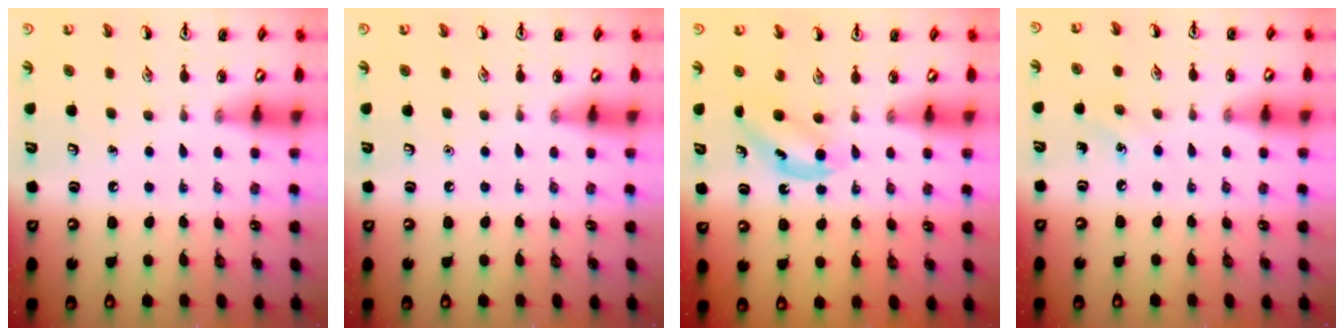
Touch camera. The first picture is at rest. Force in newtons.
{"total": 0.0}
{"total": 4.5, "press": 4.2, "slide": 1.5}
{"total": 3.7, "press": 3.5, "slide": 1.3}